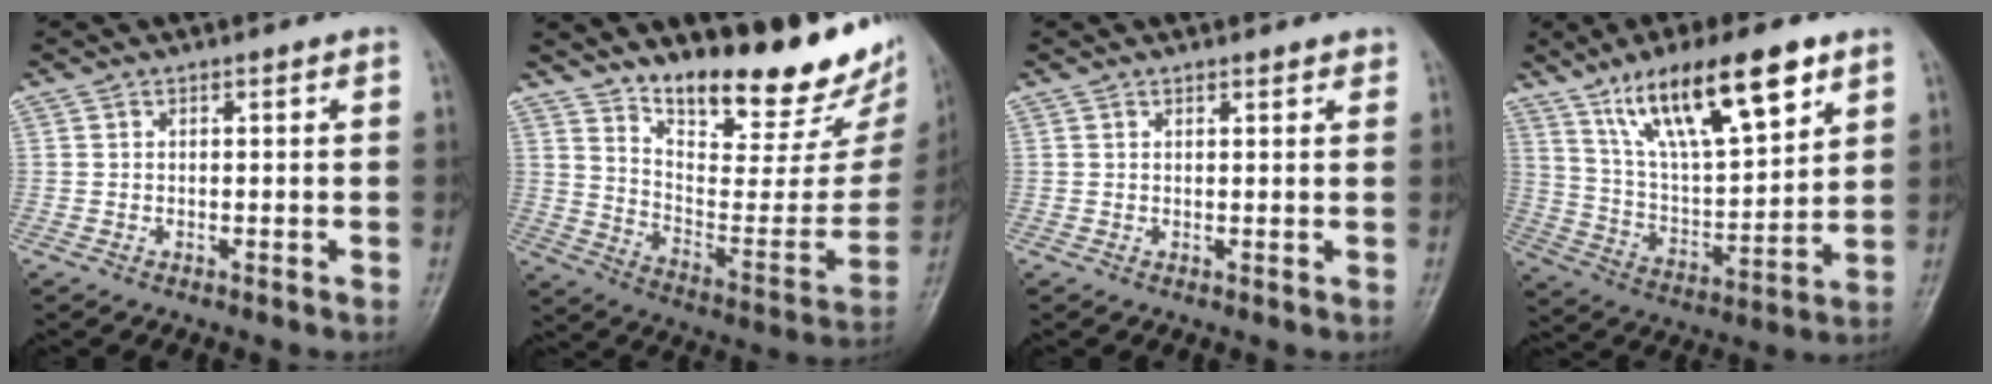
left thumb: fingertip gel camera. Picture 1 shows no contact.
{"total": 25.2, "force": [19.4, 7.5, 14.3], "torque": [-0.178, -0.121, 0.288]}
{"total": 1.5, "force": [1.2, 0.5, 0.6], "torque": [-0.002, -0.004, 0.014]}
{"total": 19.6, "force": [11.4, 6.1, 14.7], "torque": [-0.225, -0.036, 0.211]}